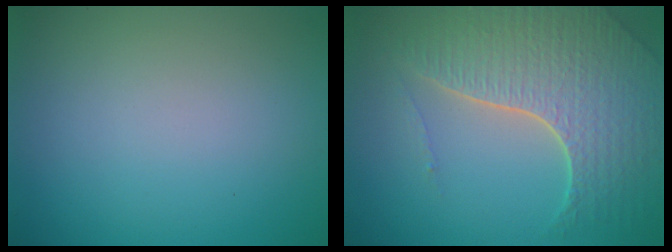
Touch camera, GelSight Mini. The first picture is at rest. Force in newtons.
{"total": 7.2, "press": 5.2, "slide": 5.0}